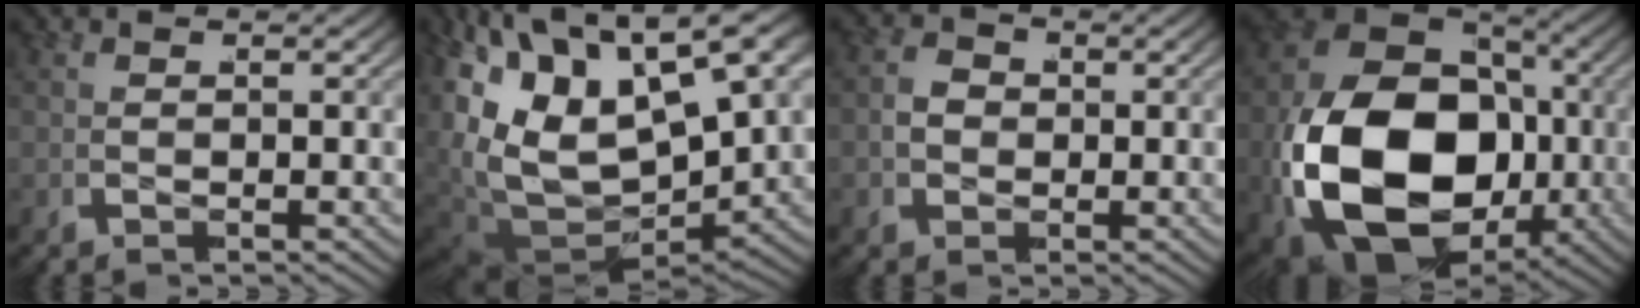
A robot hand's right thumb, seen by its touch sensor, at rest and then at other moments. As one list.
[{"total": 14.8, "force": [-0.3, 9.3, 11.5], "torque": [-0.243, -0.037, 0.011]}, {"total": 3.6, "force": [-0.3, 3.1, 1.9], "torque": [-0.044, -0.009, -0.003]}, {"total": 24.5, "force": [-4.1, 16.2, 18.0], "torque": [-0.402, -0.070, -0.036]}]